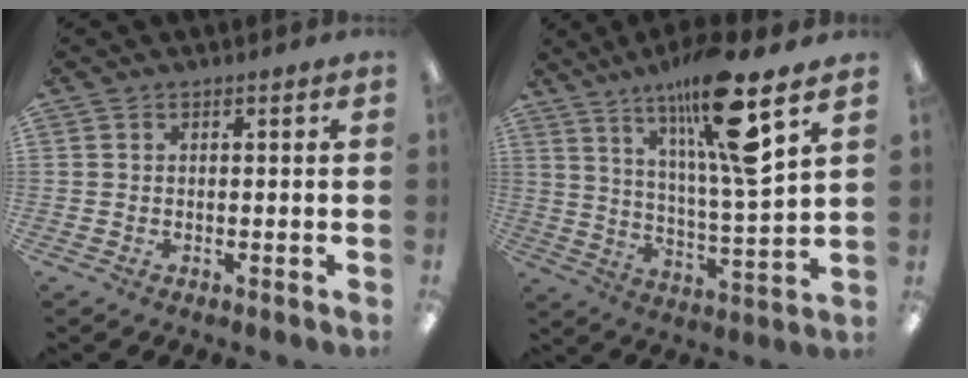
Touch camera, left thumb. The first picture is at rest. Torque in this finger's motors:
{"motor_torque": [0.34, 0.46, 1.68, -1.07, 0.16]}